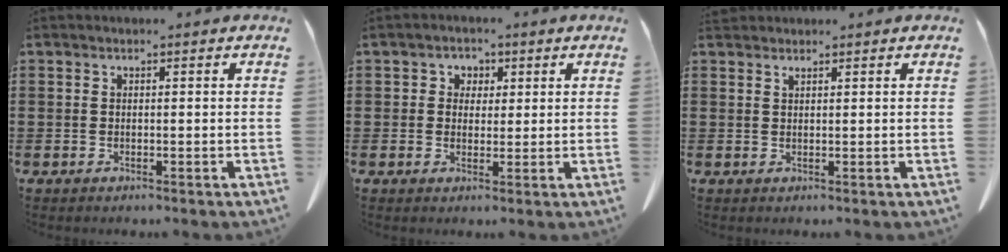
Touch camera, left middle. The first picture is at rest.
{"total": 2.4, "force": [0.8, 2.2, 0.4], "torque": [-0.014, 0.005, 0.011]}
{"total": 1.1, "force": [1.1, 0.2, 0.4], "torque": [-0.011, -0.003, 0.022]}